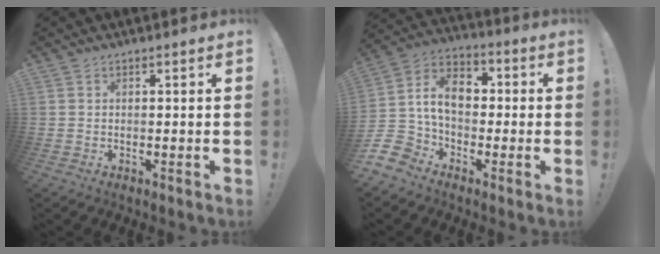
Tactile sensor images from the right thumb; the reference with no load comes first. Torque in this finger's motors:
{"motor_torque": [1.86, 1.45, 1.15, -0.74, 0.09]}